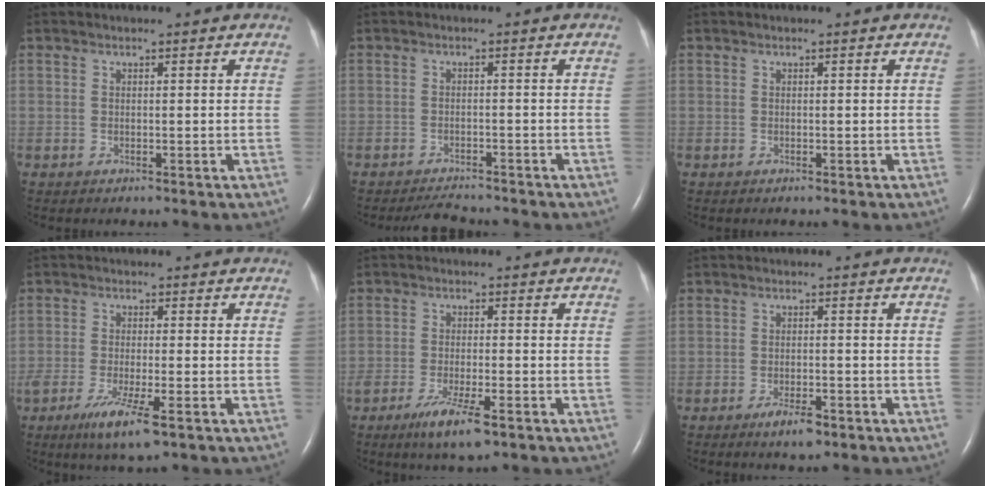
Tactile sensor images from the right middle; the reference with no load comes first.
{"total": 3.4, "force": [-3.3, 0.3, 0.7], "torque": [-0.017, -0.013, -0.054]}
{"total": 0.0}
{"total": 6.7, "force": [-3.7, 0.6, 5.5], "torque": [-0.109, -0.019, -0.063]}
{"total": 6.5, "force": [-3.9, 0.8, 5.1], "torque": [-0.102, -0.015, -0.065]}
{"total": 3.4, "force": [-2.3, 0.8, 2.4], "torque": [-0.049, -0.002, -0.037]}